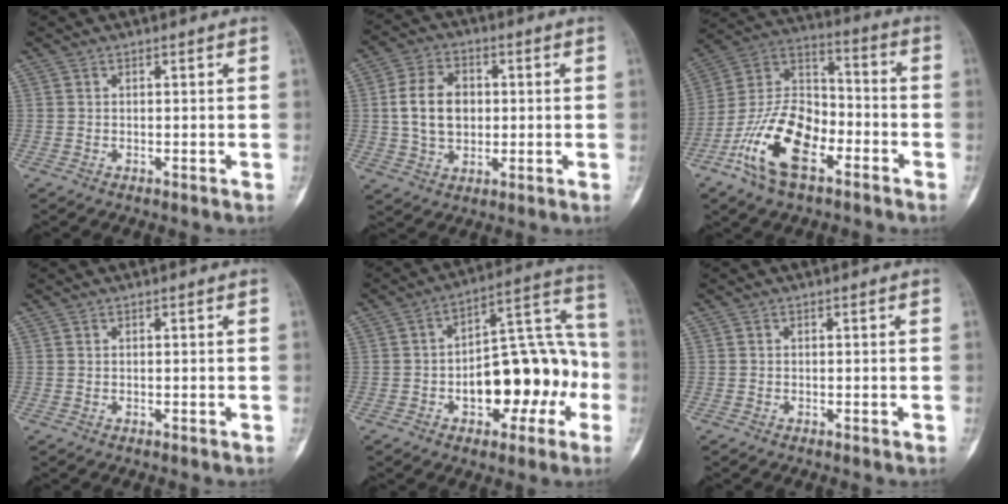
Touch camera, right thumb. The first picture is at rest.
{"total": 10.3, "force": [0.6, 7.5, 7.1], "torque": [-0.110, 0.008, 0.011]}
{"total": 18.3, "force": [-8.4, 9.8, 12.9], "torque": [-0.226, 0.061, -0.162]}
{"total": 0.0}
{"total": 19.1, "force": [-4.6, 10.2, 15.4], "torque": [-0.180, 0.065, -0.060]}
{"total": 0.0}